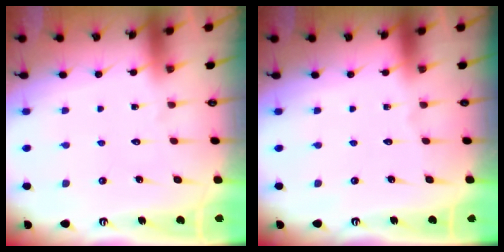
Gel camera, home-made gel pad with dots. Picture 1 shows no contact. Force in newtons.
{"total": 0.0}